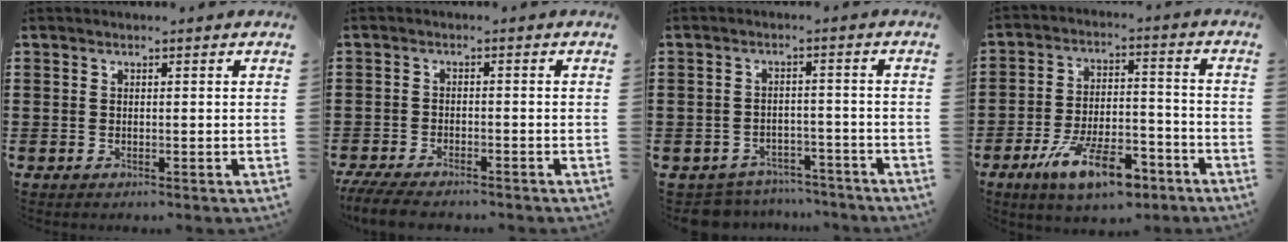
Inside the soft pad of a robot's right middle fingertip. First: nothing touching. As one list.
[{"total": 3.8, "force": [-3.5, 0.3, 1.3], "torque": [-0.038, -0.009, -0.073]}, {"total": 4.3, "force": [-4.2, 0.7, -0.1], "torque": [-0.006, 0.003, -0.088]}, {"total": 11.1, "force": [-7.2, 3.7, 7.6], "torque": [-0.145, 0.017, -0.133]}]